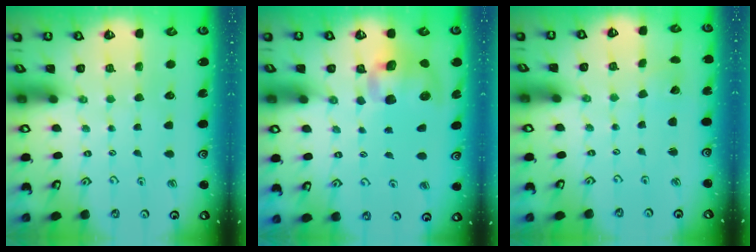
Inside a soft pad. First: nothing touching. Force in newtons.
{"total": 10.4, "press": 10.3, "slide": 1.5}
{"total": 1.7, "press": 1.7, "slide": 0.1}